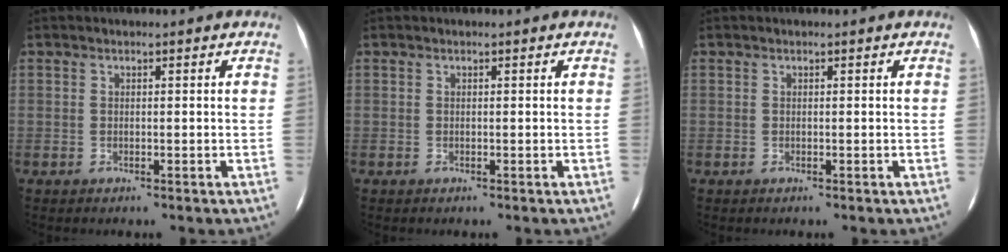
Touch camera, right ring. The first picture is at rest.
{"total": 0.0}
{"total": 0.0}